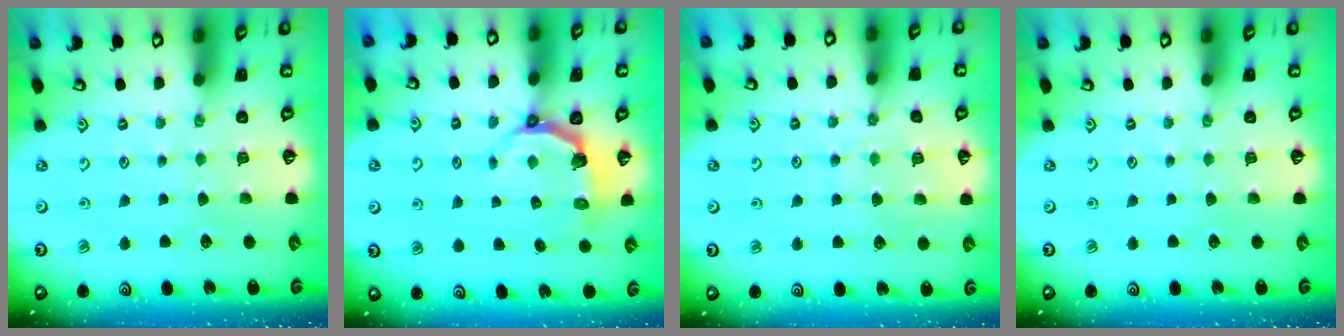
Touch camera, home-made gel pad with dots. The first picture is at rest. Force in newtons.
{"total": 4.3, "press": 2.8, "slide": 3.3}
{"total": 8.7, "press": 8.7, "slide": 0.8}
{"total": 0.0}